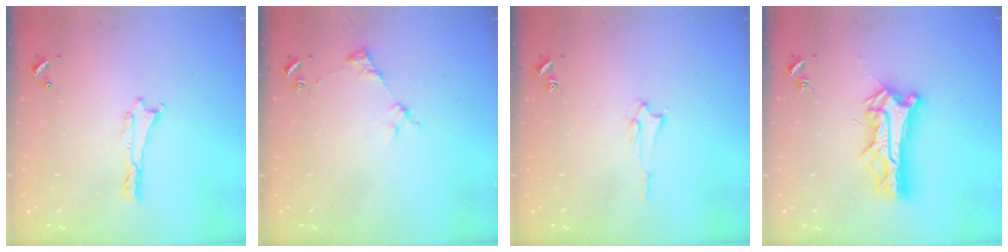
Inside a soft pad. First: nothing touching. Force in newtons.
{"total": 2.9, "press": 2.9, "slide": 0.4}
{"total": 1.3, "press": 1.3, "slide": 0.2}
{"total": 10.5, "press": 10.4, "slide": 1.1}